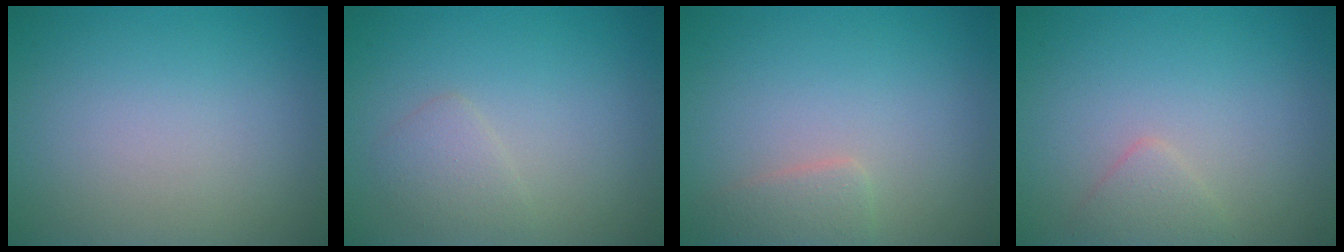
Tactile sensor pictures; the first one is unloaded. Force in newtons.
{"total": 1.6, "press": 1.6, "slide": 0.1}
{"total": 1.8, "press": 1.8, "slide": 0.2}
{"total": 1.4, "press": 1.4, "slide": 0.1}